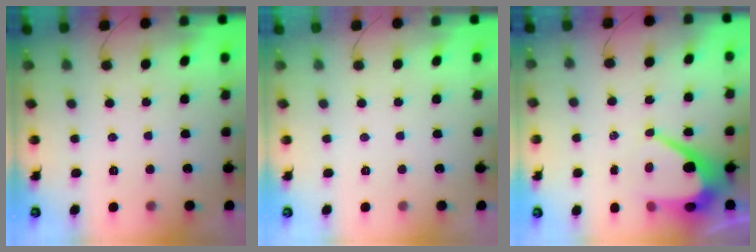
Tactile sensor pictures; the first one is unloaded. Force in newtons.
{"total": 0.0}
{"total": 9.4, "press": 9.4, "slide": 0.7}